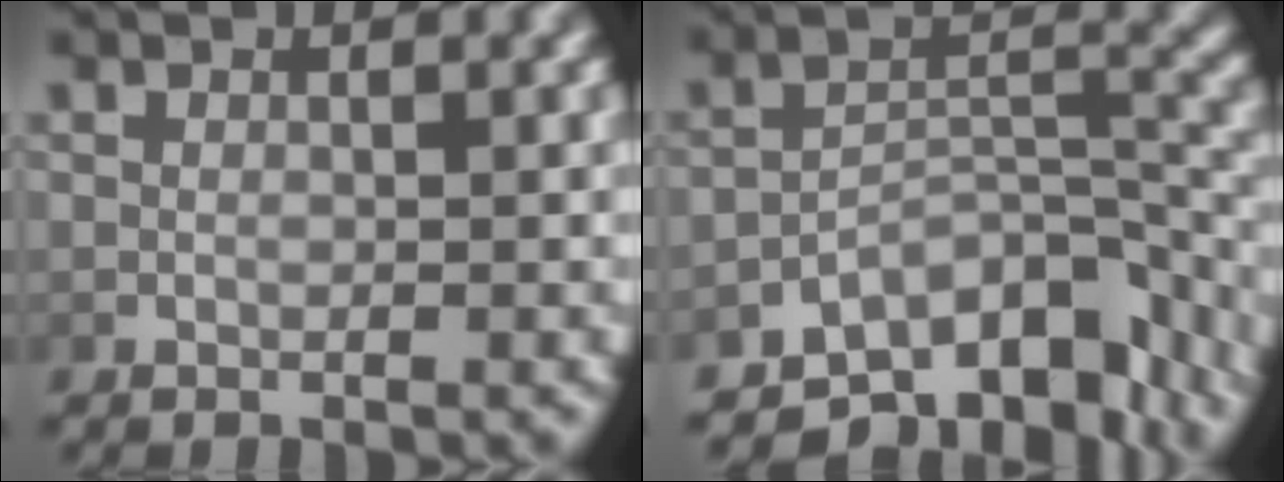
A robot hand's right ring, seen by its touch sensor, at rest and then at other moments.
{"total": 10.6, "force": [-6.9, 5.1, 6.2], "torque": [-0.082, -0.017, -0.100]}